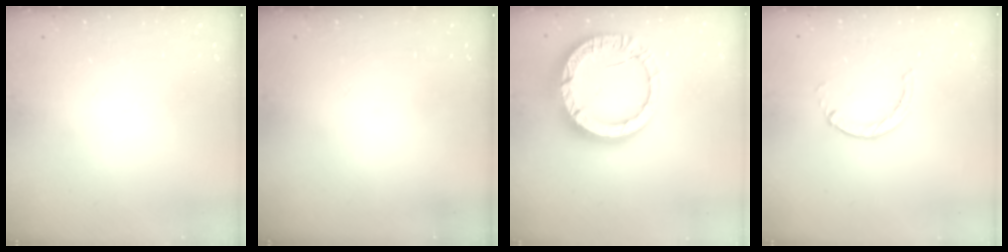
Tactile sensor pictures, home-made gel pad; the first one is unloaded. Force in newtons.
{"total": 0.0}
{"total": 18.6, "press": 18.5, "slide": 1.6}
{"total": 1.2, "press": 1.2, "slide": 0.2}